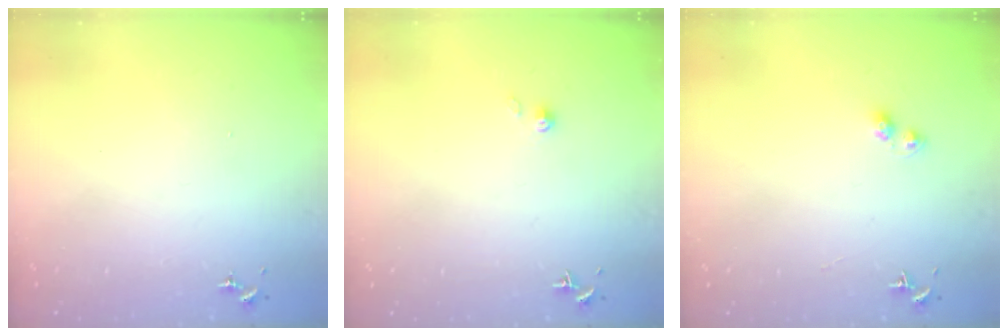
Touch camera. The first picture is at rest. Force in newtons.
{"total": 2.2, "press": 2.2, "slide": 0.2}
{"total": 3.0, "press": 3.0, "slide": 0.5}